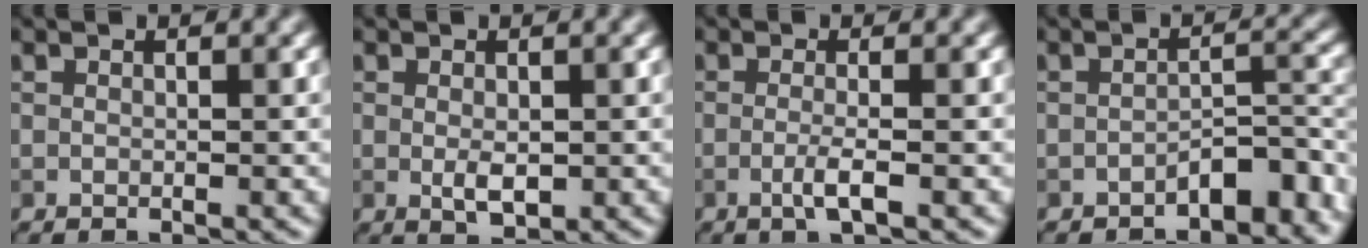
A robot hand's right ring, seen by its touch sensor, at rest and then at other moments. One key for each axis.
{"total": 2.0, "fx": -0.1, "fy": 1.0, "fz": 1.7, "tx": -0.033, "ty": -0.006, "tz": 0.002}
{"total": 2.1, "fx": -0.6, "fy": 0.4, "fz": 2.0, "tx": -0.038, "ty": -0.002, "tz": -0.017}
{"total": 4.3, "fx": -2.8, "fy": 1.7, "fz": 2.7, "tx": -0.028, "ty": 0.009, "tz": -0.044}